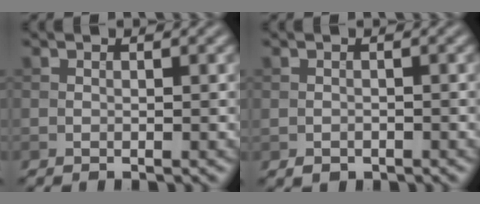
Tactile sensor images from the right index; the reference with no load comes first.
{"total": 1.0, "force": [-0.5, 0.7, 0.4], "torque": [-0.004, -0.004, -0.008]}